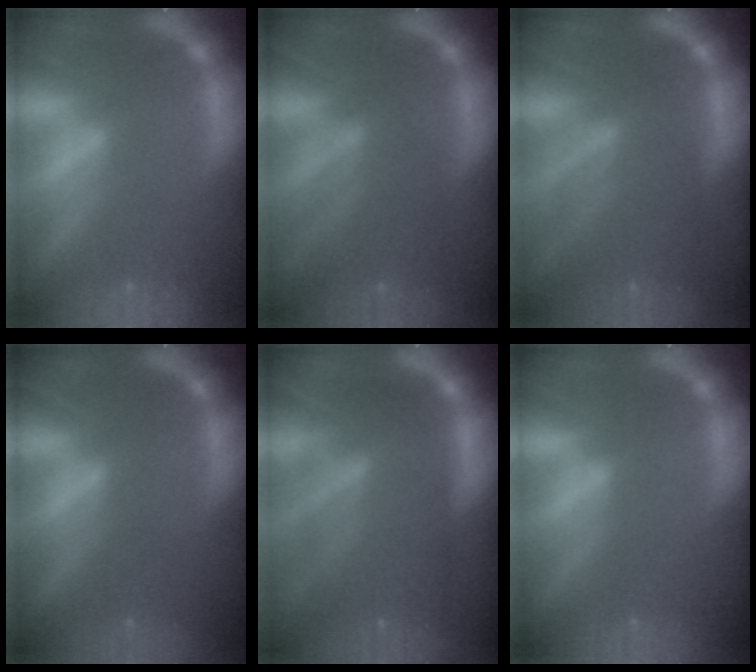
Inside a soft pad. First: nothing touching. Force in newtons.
{"total": 5.5}
{"total": 7.6}
{"total": 1.5}
{"total": 9.5}
{"total": 0.0}